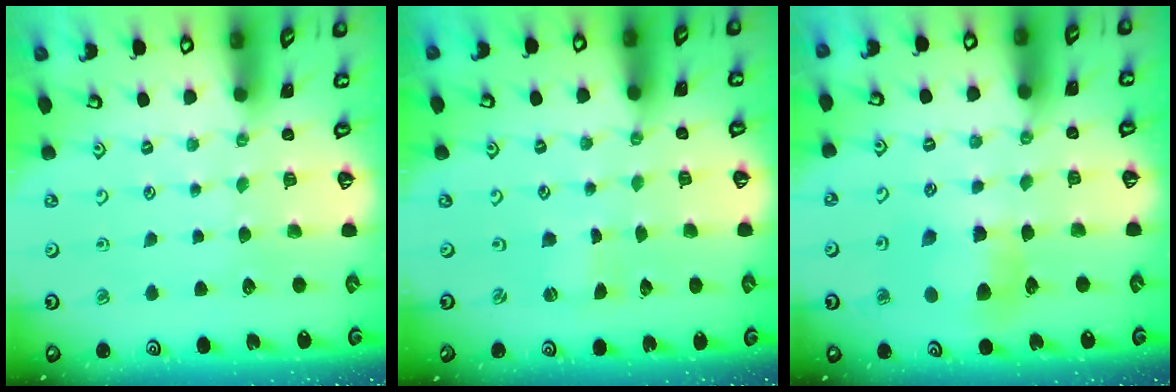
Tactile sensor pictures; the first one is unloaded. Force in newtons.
{"total": 0.0}
{"total": 7.6, "press": 7.5, "slide": 1.1}